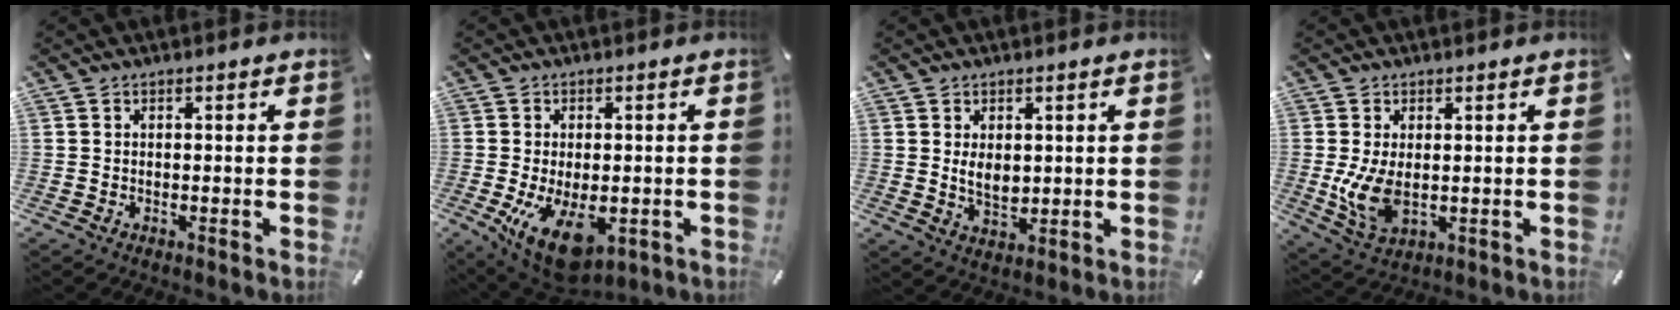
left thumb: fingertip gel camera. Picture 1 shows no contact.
{"total": 11.8, "force": [-3.1, 6.5, 9.3], "torque": [-0.173, -0.004, -0.047]}
{"total": 4.9, "force": [1.2, 3.4, 3.2], "torque": [-0.056, -0.004, 0.018]}
{"total": 8.7, "force": [-0.2, 5.1, 7.0], "torque": [-0.160, -0.014, -0.002]}